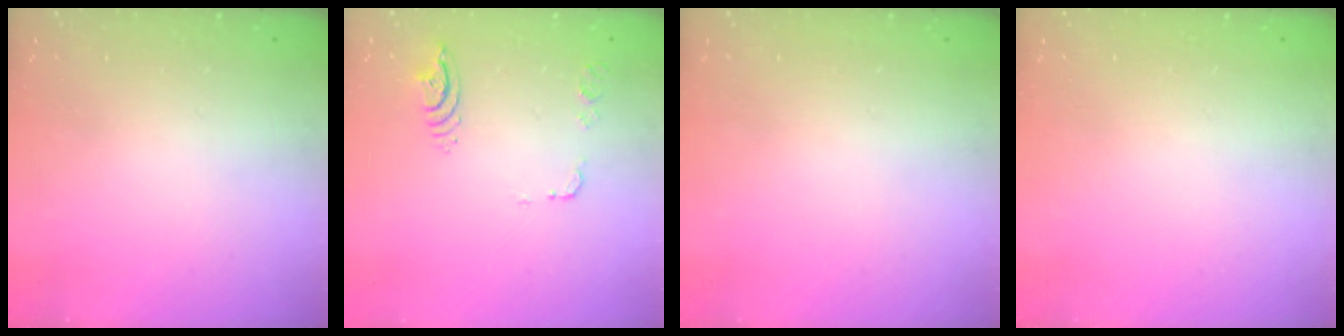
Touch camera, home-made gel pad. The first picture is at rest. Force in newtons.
{"total": 9.4, "press": 9.4, "slide": 1.1}
{"total": 0.0}
{"total": 0.0}